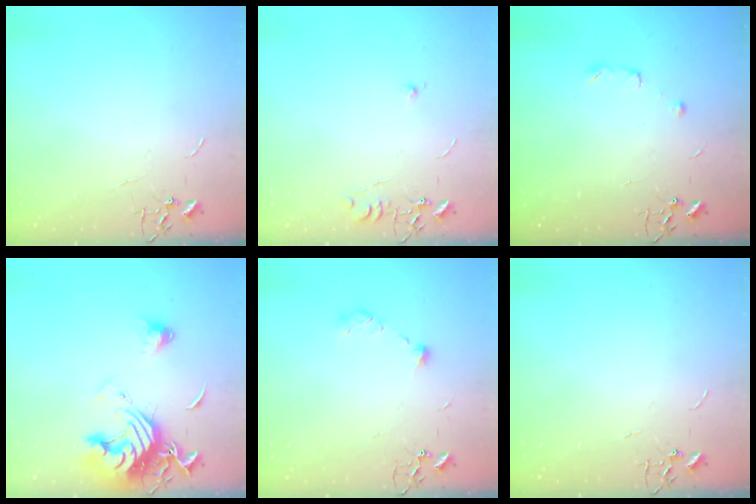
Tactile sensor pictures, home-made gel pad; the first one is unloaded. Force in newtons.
{"total": 6.0, "press": 5.9, "slide": 0.7}
{"total": 5.1, "press": 4.9, "slide": 1.2}
{"total": 14.9, "press": 14.9, "slide": 1.6}
{"total": 7.9, "press": 7.8, "slide": 1.5}
{"total": 0.0}